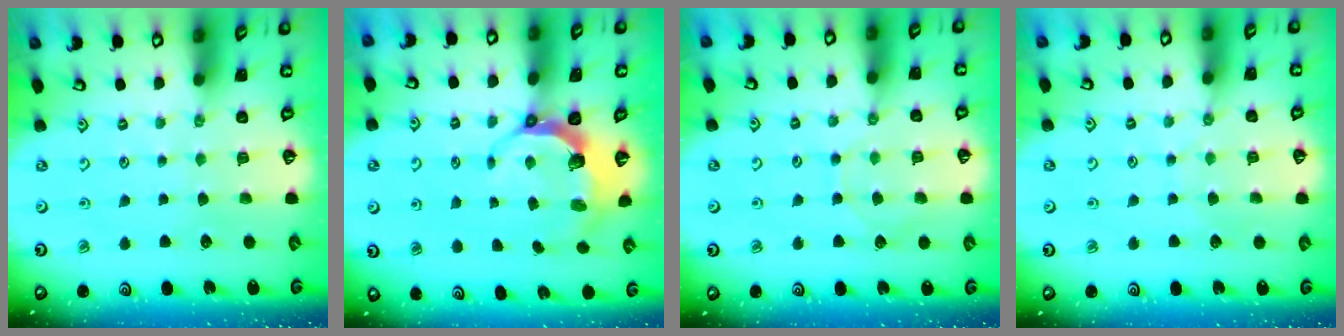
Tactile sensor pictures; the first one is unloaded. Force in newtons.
{"total": 6.9, "press": 5.2, "slide": 4.5}
{"total": 7.0, "press": 6.9, "slide": 0.7}
{"total": 4.7, "press": 4.7, "slide": 0.4}